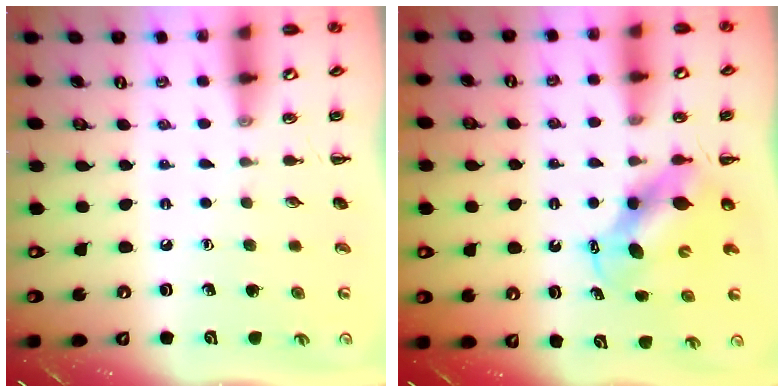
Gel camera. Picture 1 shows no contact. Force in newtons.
{"total": 6.4, "press": 6.3, "slide": 0.9}